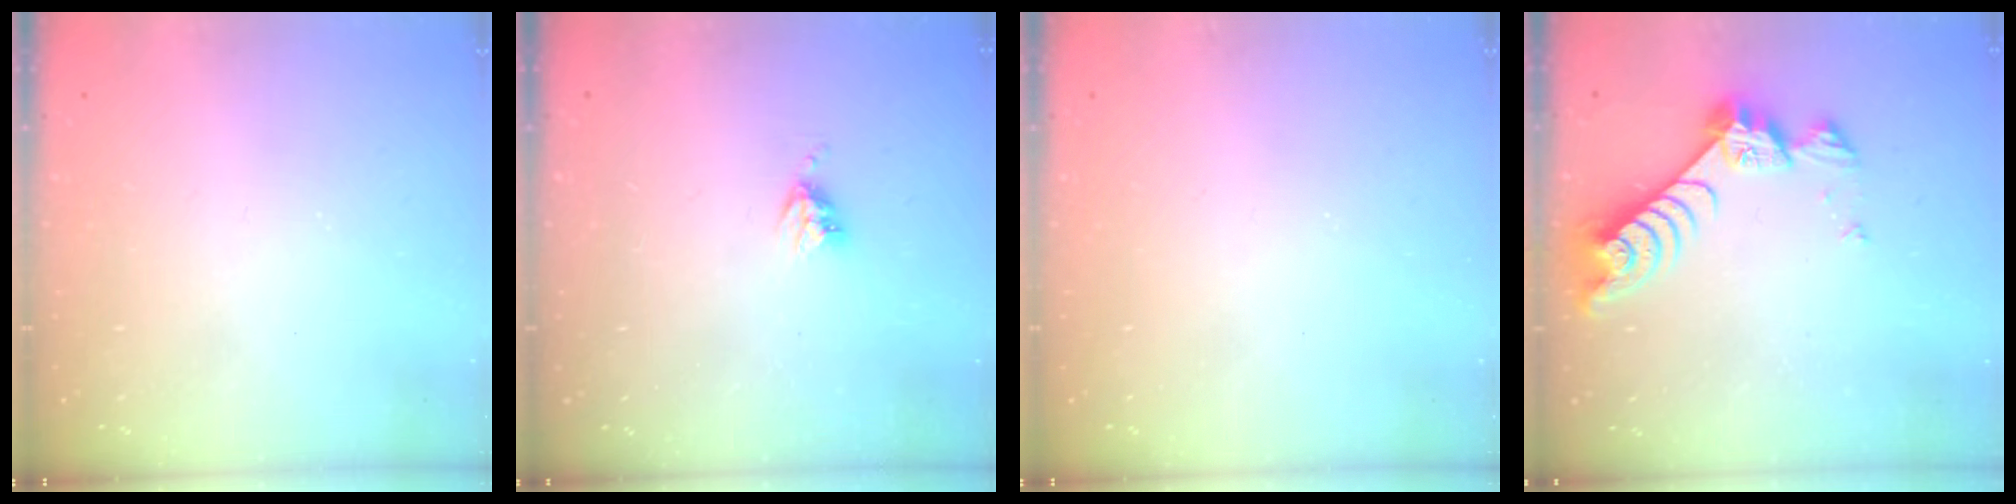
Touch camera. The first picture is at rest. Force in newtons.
{"total": 5.2, "press": 5.2, "slide": 0.6}
{"total": 0.0}
{"total": 7.4, "press": 7.3, "slide": 0.9}